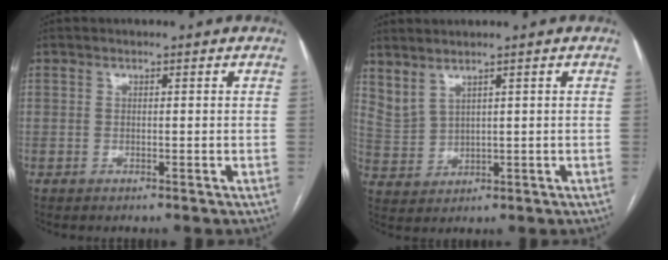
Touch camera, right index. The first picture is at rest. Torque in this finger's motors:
{"motor_torque": [0.09, 0.68, -0.01, 0.00]}